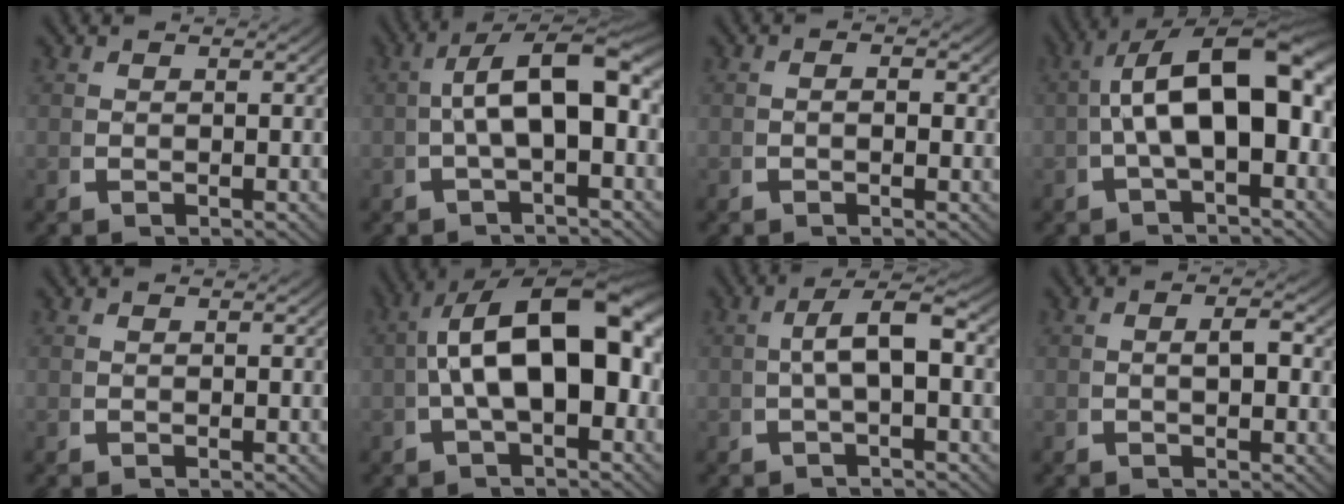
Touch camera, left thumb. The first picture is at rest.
{"total": 8.7, "force": [0.6, 4.3, 7.6], "torque": [-0.112, 0.002, 0.004]}
{"total": 0.9, "force": [-0.2, 0.4, 0.8], "torque": [-0.014, -0.001, -0.007]}
{"total": 13.2, "force": [0.8, 7.2, 11.0], "torque": [-0.171, -0.012, 0.009]}
{"total": 0.0}
{"total": 14.7, "force": [1.0, 8.4, 12.1], "torque": [-0.188, -0.016, 0.013]}
{"total": 5.0, "force": [0.0, 2.0, 4.6], "torque": [-0.084, 0.004, -0.001]}
{"total": 2.0, "force": [-0.1, 0.8, 1.8], "torque": [-0.026, 0.000, -0.003]}